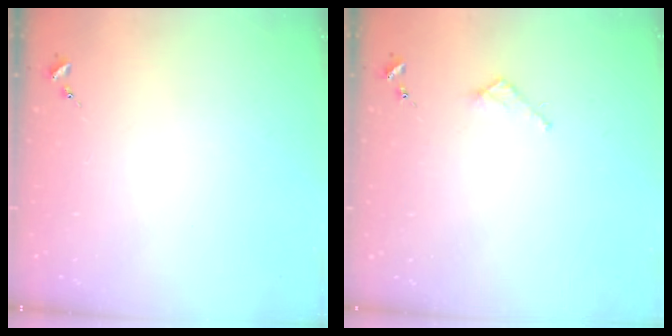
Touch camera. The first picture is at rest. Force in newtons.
{"total": 2.7, "press": 2.7, "slide": 0.2}